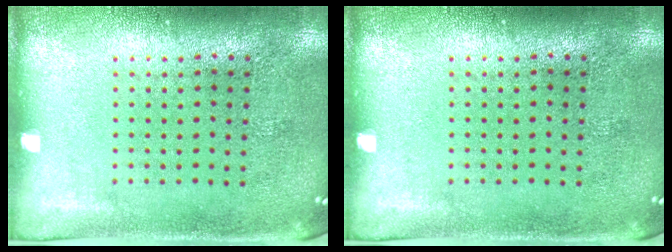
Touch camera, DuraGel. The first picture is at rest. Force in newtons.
{"total": 0.0}